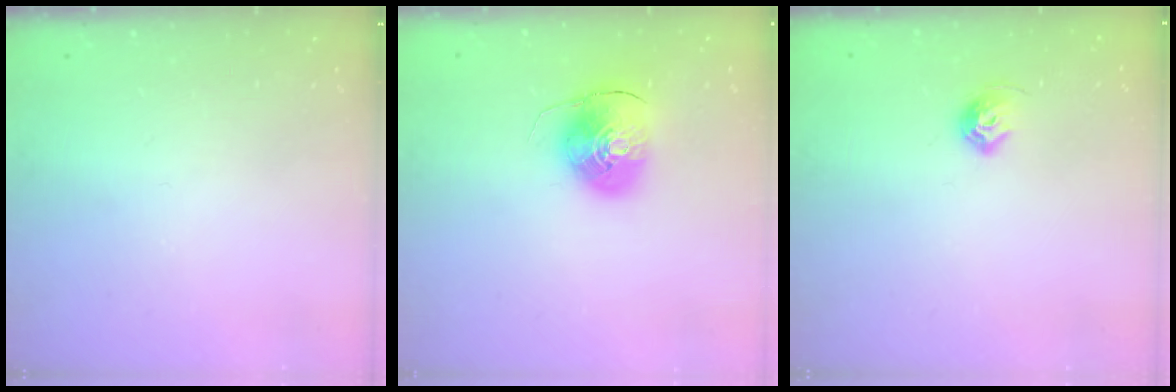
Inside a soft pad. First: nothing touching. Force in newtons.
{"total": 9.2, "press": 9.0, "slide": 1.5}
{"total": 6.9, "press": 6.8, "slide": 1.1}